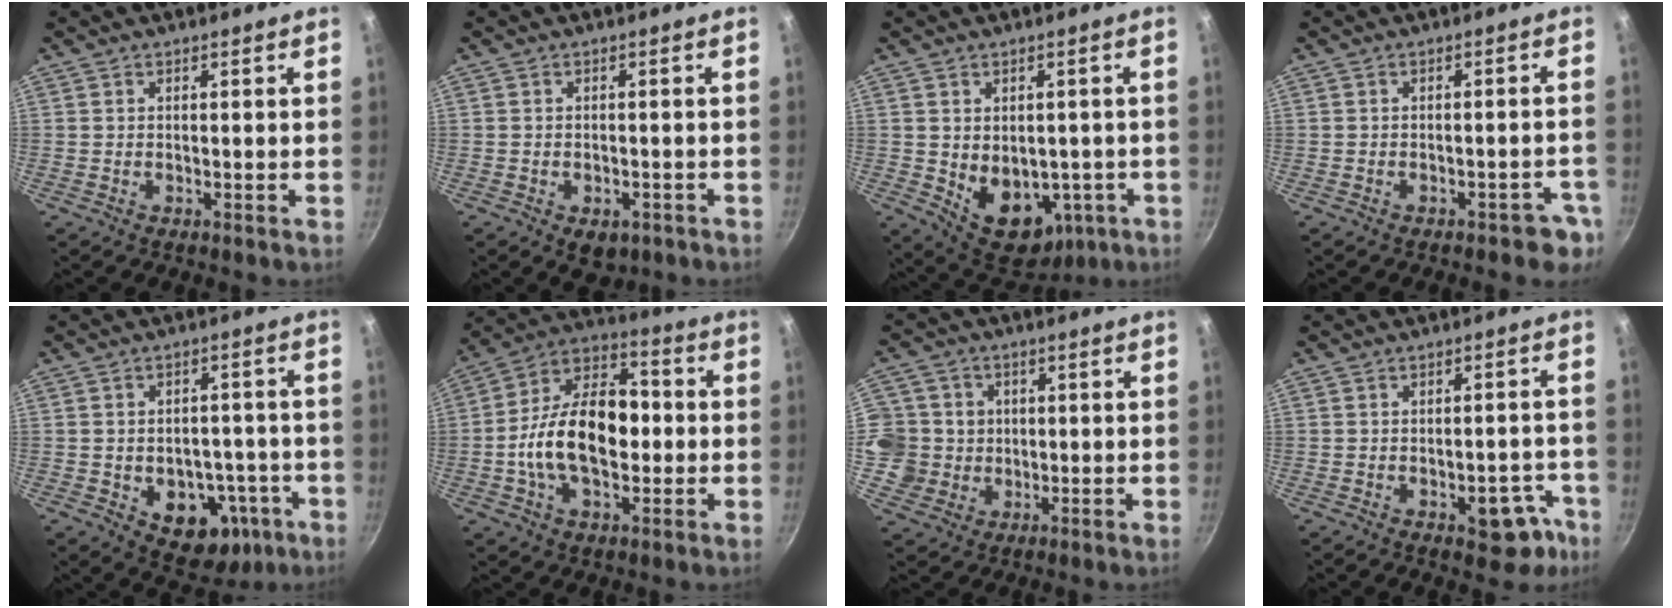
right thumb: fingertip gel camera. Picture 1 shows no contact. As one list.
[{"total": 4.7, "force": [-2.1, 3.0, 2.9], "torque": [-0.027, 0.012, -0.014]}, {"total": 13.1, "force": [-2.4, 9.3, 8.8], "torque": [-0.089, -0.009, -0.005]}, {"total": 5.1, "force": [-2.8, 2.7, 3.2], "torque": [-0.002, 0.032, -0.019]}, {"total": 13.3, "force": [-4.6, 9.5, 8.1], "torque": [-0.067, 0.023, -0.047]}, {"total": 19.1, "force": [-1.7, 11.7, 15.0], "torque": [-0.227, 0.038, -0.045]}, {"total": 10.5, "force": [0.4, 10.1, 2.5], "torque": [-0.021, 0.008, 0.004]}, {"total": 8.8, "force": [-4.2, 4.8, 6.1], "torque": [-0.018, 0.033, -0.045]}]